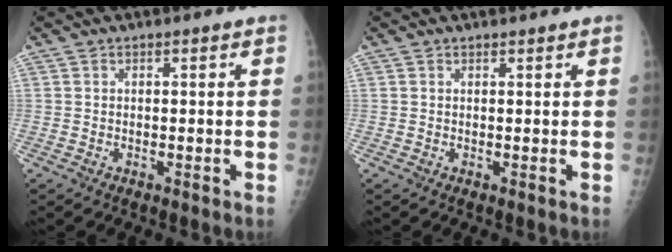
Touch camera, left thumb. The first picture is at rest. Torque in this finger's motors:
{"motor_torque": [0.11, 0.09, -0.11, -0.05, 0.00]}